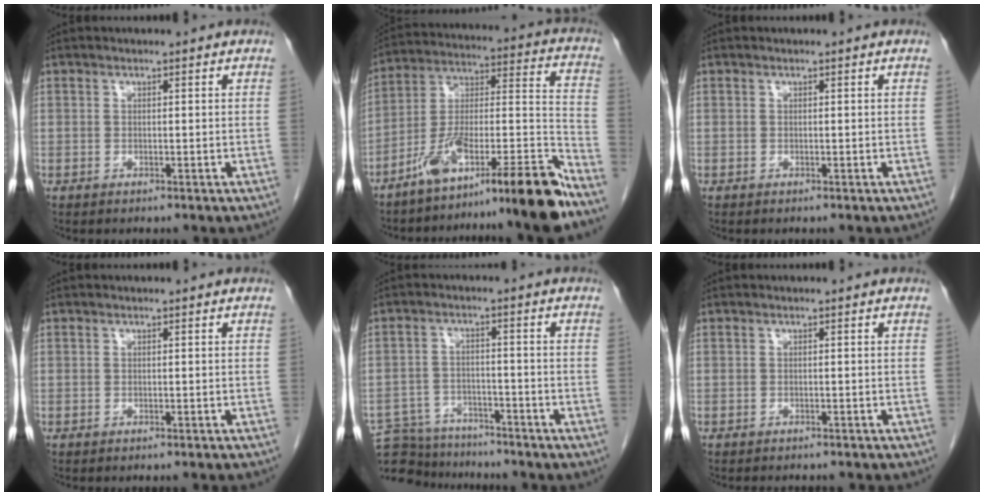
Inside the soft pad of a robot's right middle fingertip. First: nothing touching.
{"total": 19.7, "force": [-14.7, 0.1, 13.0], "torque": [-0.194, 0.013, -0.248]}
{"total": 0.0}
{"total": 3.2, "force": [-3.1, -0.2, 1.0], "torque": [-0.016, -0.011, -0.034]}
{"total": 11.8, "force": [-11.0, 3.7, 2.0], "torque": [-0.042, 0.009, -0.167]}
{"total": 5.7, "force": [-5.2, 1.2, 2.0], "torque": [-0.024, -0.007, -0.059]}